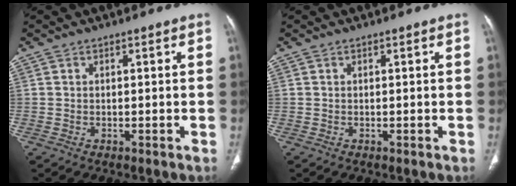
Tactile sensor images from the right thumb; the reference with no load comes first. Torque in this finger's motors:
{"motor_torque": [0.00, 0.00, 0.00, 0.00, 0.00]}